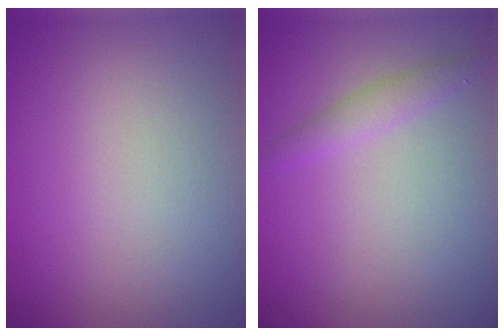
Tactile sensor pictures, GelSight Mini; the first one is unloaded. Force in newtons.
{"total": 1.5, "press": 1.5, "slide": 0.0}